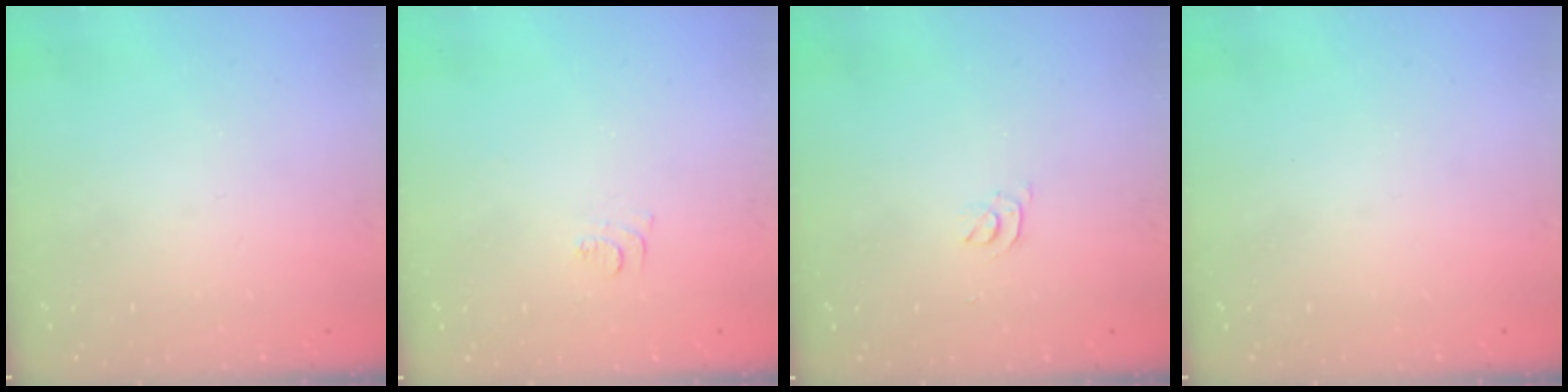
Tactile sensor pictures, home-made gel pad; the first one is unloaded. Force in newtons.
{"total": 4.5, "press": 4.5, "slide": 0.7}
{"total": 2.9, "press": 2.9, "slide": 0.5}
{"total": 0.0}